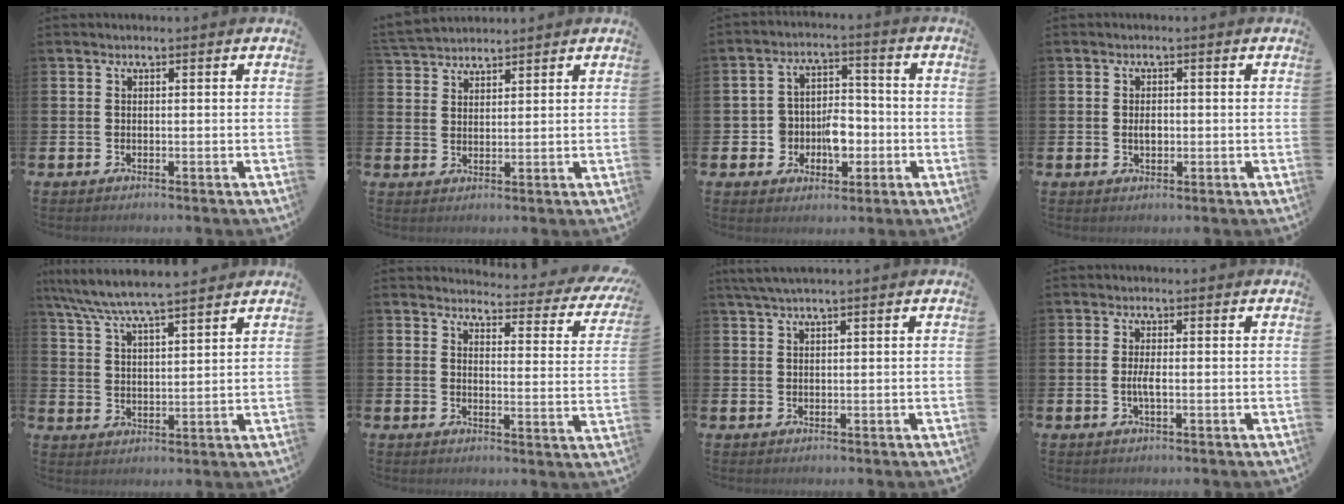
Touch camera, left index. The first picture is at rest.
{"total": 3.5, "force": [3.4, 0.7, -0.1], "torque": [-0.007, -0.014, 0.063]}
{"total": 5.5, "force": [-1.5, 4.4, 2.7], "torque": [-0.048, 0.007, -0.034]}
{"total": 1.8, "force": [-0.2, 1.1, 1.4], "torque": [-0.016, 0.001, -0.008]}
{"total": 7.0, "force": [6.7, 0.3, 2.2], "torque": [-0.071, -0.031, 0.119]}
{"total": 3.0, "force": [2.8, 0.9, 0.7], "torque": [-0.015, -0.034, 0.038]}
{"total": 2.1, "force": [1.6, -0.1, 1.3], "torque": [-0.032, 0.004, 0.029]}
{"total": 1.8, "force": [-0.4, 0.5, 1.7], "torque": [-0.036, 0.001, -0.007]}